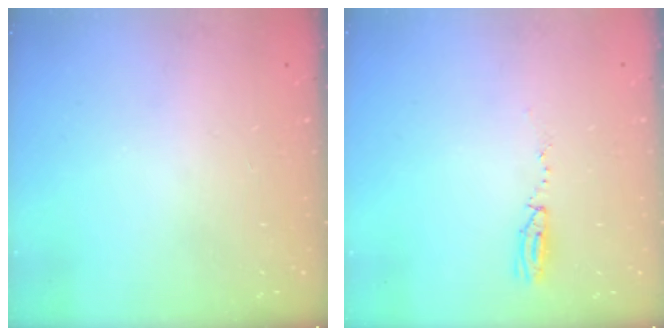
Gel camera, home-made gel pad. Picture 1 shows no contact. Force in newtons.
{"total": 3.1, "press": 2.5, "slide": 1.9}